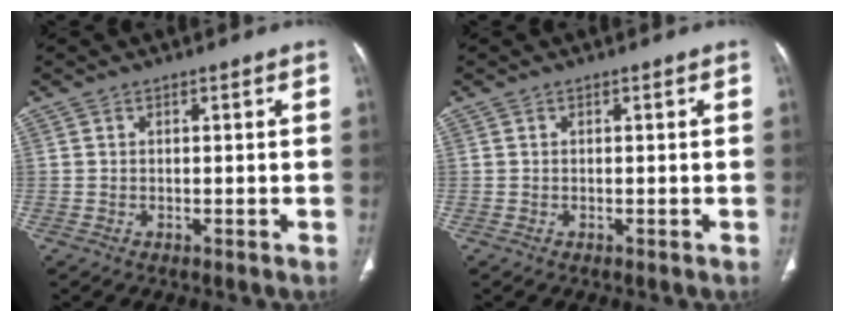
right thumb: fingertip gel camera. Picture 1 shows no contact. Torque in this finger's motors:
{"motor_torque": [0.00, 0.00, 0.00, 0.00, 0.03]}